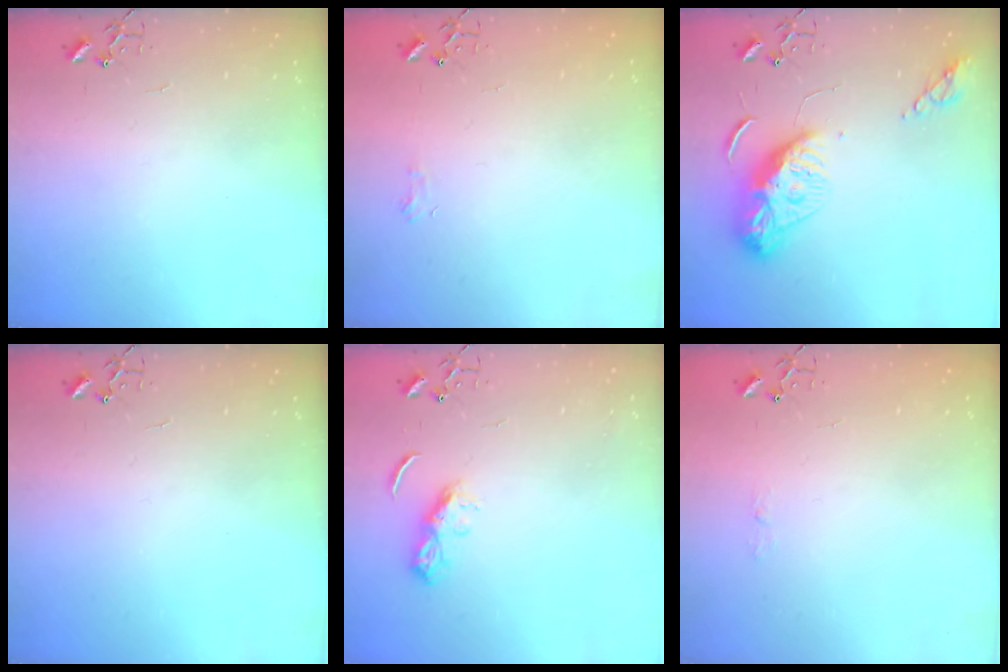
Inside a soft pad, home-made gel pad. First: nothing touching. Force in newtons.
{"total": 4.8, "press": 4.7, "slide": 0.6}
{"total": 11.6, "press": 11.6, "slide": 1.0}
{"total": 0.0}
{"total": 6.7, "press": 6.7, "slide": 0.6}
{"total": 3.6, "press": 3.6, "slide": 0.4}